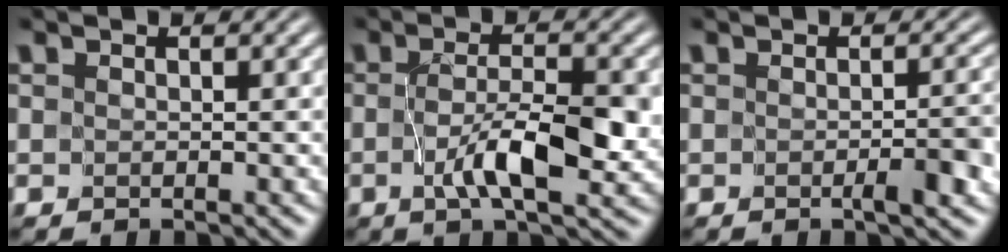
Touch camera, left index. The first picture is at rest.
{"total": 5.6, "force": [-1.4, 1.6, 5.2], "torque": [-0.097, -0.006, -0.023]}
{"total": 2.4, "force": [-0.8, 0.2, 2.2], "torque": [-0.031, -0.006, -0.010]}